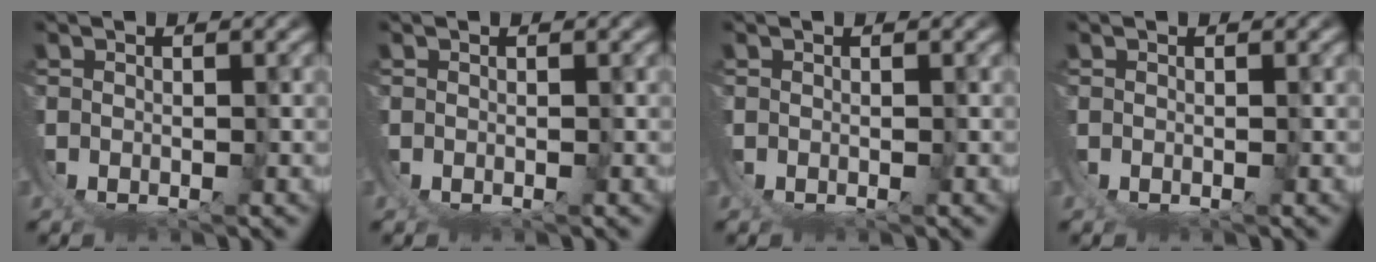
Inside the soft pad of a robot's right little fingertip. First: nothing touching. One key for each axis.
{"total": 0.0}
{"total": 0.0}
{"total": 0.0}